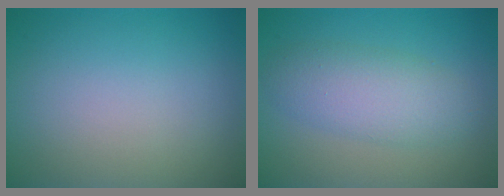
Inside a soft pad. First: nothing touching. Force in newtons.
{"total": 4.3, "press": 4.3, "slide": 0.0}